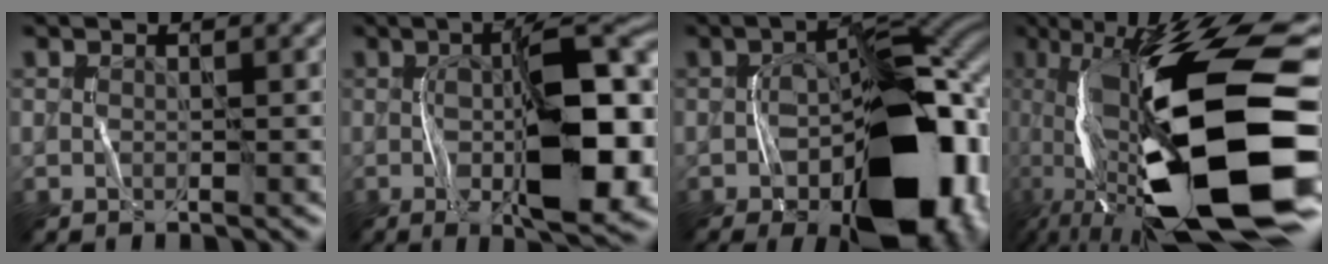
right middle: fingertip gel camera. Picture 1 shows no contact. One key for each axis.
{"total": 13.0, "fx": -1.6, "fy": 4.4, "fz": 12.1, "tx": -0.184, "ty": 0.004, "tz": -0.028}
{"total": 16.7, "fx": -6.2, "fy": 8.9, "fz": 12.7, "tx": -0.149, "ty": -0.007, "tz": -0.099}
{"total": 18.2, "fx": -1.6, "fy": 6.2, "fz": 17.0, "tx": -0.311, "ty": 0.002, "tz": -0.025}